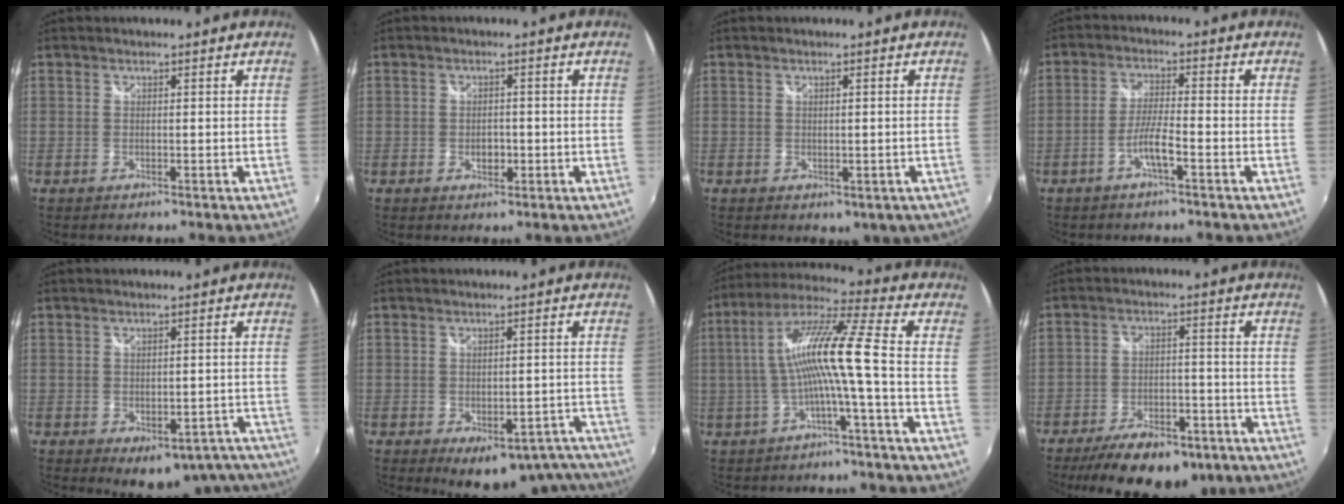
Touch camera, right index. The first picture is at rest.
{"total": 2.4, "force": [-0.6, 1.9, 1.4], "torque": [-0.023, -0.001, -0.010]}
{"total": 2.7, "force": [-0.9, 2.0, 1.6], "torque": [-0.025, -0.007, -0.005]}
{"total": 4.6, "force": [-2.5, 0.3, 3.8], "torque": [-0.081, 0.001, -0.047]}
{"total": 13.0, "force": [-9.9, 6.6, 5.2], "torque": [-0.062, 0.015, -0.095]}
{"total": 14.7, "force": [-11.4, 6.8, 6.2], "torque": [-0.072, 0.017, -0.114]}
{"total": 11.8, "force": [-2.1, -0.9, 11.5], "torque": [-0.221, 0.013, -0.035]}
{"total": 16.6, "force": [-11.8, 7.6, 8.9], "torque": [-0.179, -0.006, -0.163]}